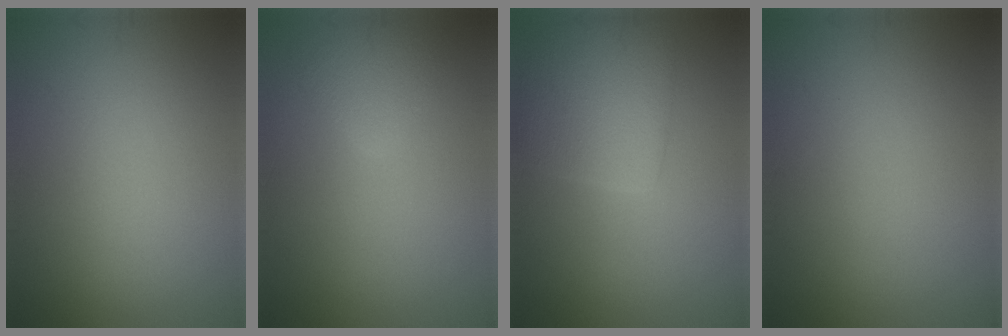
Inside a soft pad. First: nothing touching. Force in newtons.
{"total": 2.3, "press": 2.3, "slide": 0.1}
{"total": 5.0, "press": 5.0, "slide": 0.3}
{"total": 0.0}